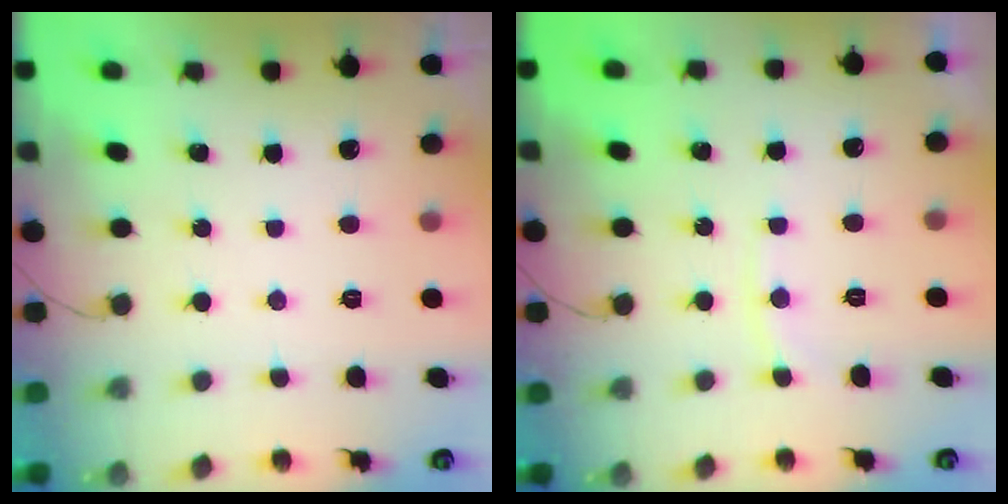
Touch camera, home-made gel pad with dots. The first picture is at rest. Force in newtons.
{"total": 5.1, "press": 5.1, "slide": 0.5}